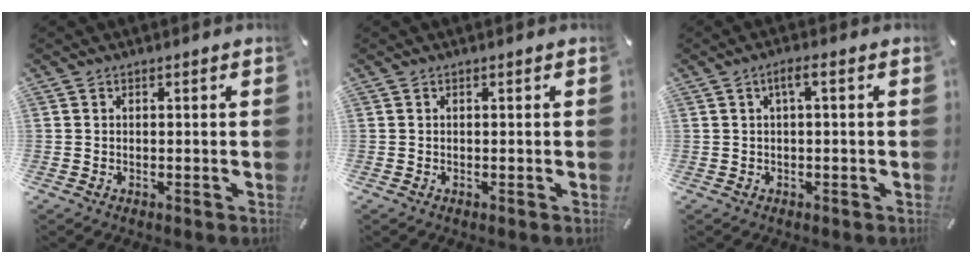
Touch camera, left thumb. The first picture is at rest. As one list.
[{"total": 0.0}, {"total": 2.7, "force": [0.2, 0.4, 2.6], "torque": [-0.051, 0.006, 0.001]}]